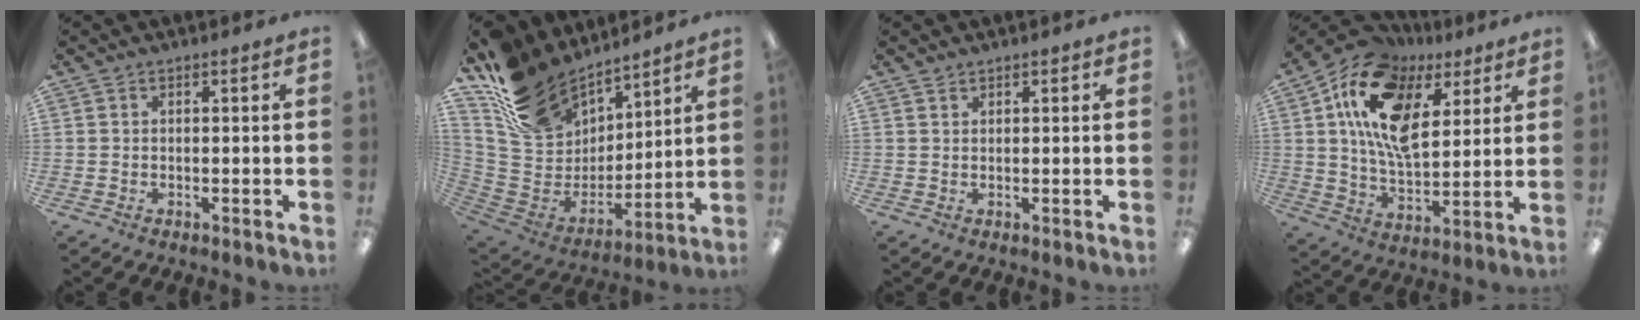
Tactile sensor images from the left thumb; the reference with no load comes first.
{"total": 20.7, "force": [15.2, 11.8, 7.6], "torque": [-0.167, -0.091, 0.293]}
{"total": 1.0, "force": [0.8, 0.5, 0.1], "torque": [-0.002, 0.000, 0.016]}
{"total": 17.3, "force": [8.4, 9.9, 11.4], "torque": [-0.219, -0.029, 0.151]}